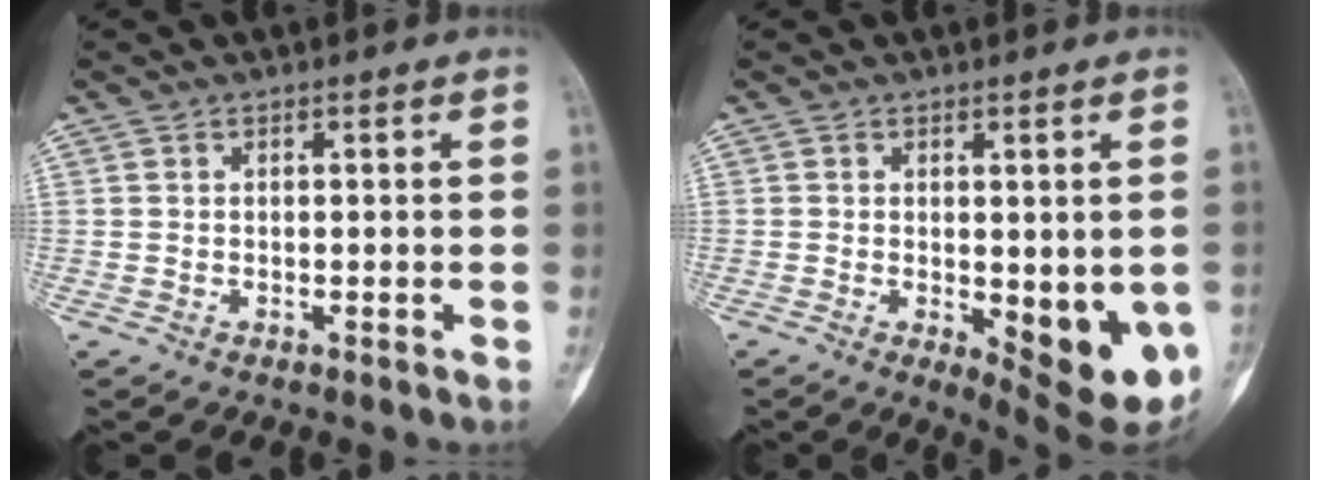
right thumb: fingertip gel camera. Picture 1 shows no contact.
{"total": 12.6, "force": [-3.0, 4.9, 11.2], "torque": [-0.119, -0.019, -0.024]}